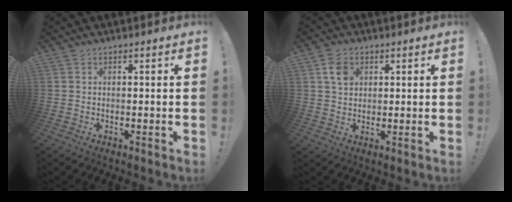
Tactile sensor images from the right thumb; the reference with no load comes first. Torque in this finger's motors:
{"motor_torque": [0.40, 0.55, 0.40, -0.20, 0.00]}